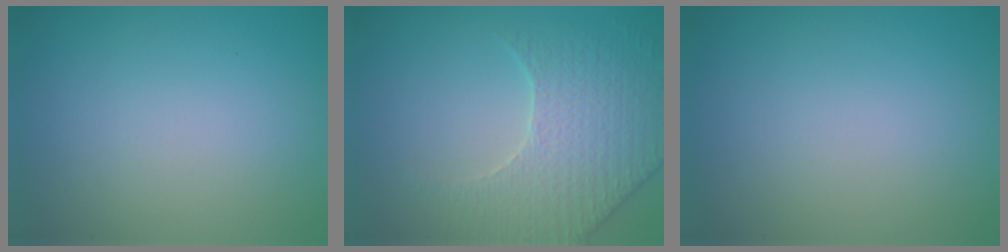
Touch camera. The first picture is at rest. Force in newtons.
{"total": 4.2, "press": 4.1, "slide": 1.0}
{"total": 0.0}